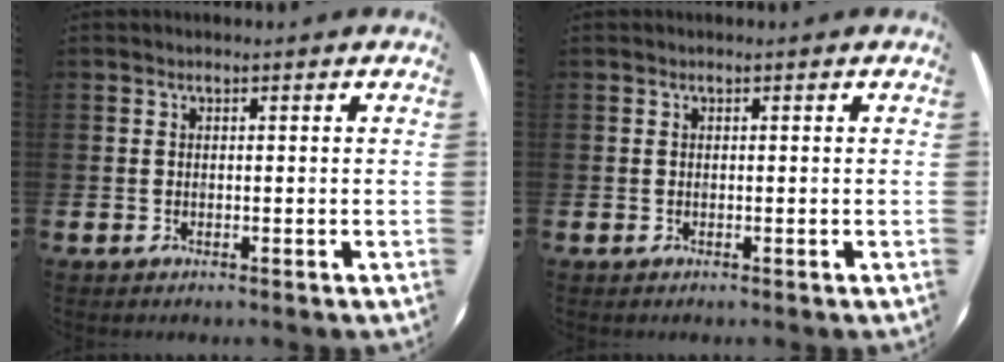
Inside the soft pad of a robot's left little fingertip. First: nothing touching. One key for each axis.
{"total": 0.0}